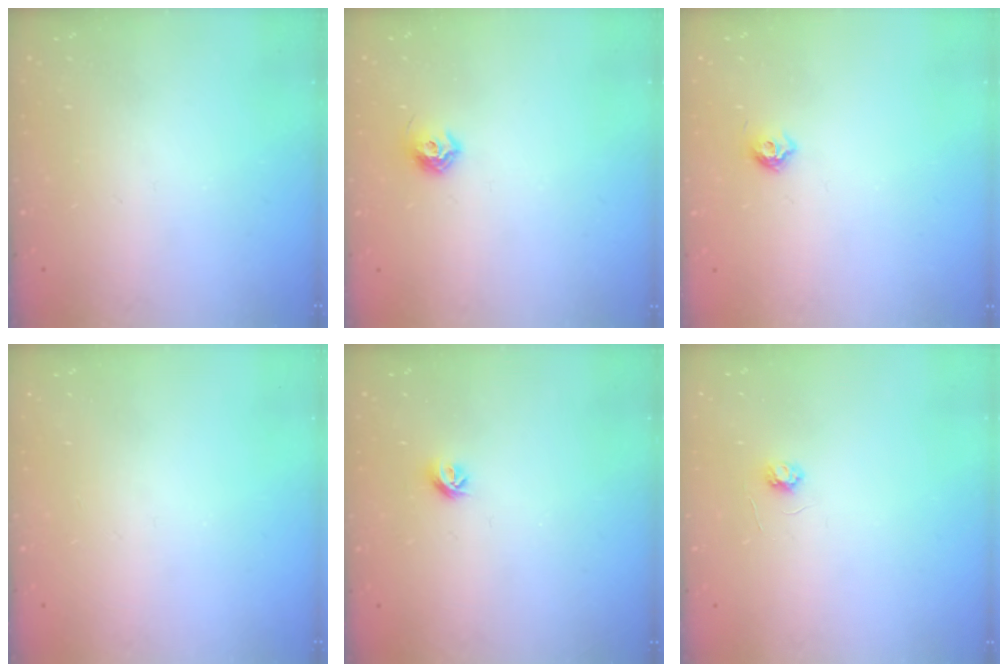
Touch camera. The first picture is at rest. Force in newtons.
{"total": 6.8, "press": 6.7, "slide": 1.1}
{"total": 5.6, "press": 5.5, "slide": 1.0}
{"total": 0.0}
{"total": 5.4, "press": 5.3, "slide": 0.9}
{"total": 3.1, "press": 3.1, "slide": 0.3}